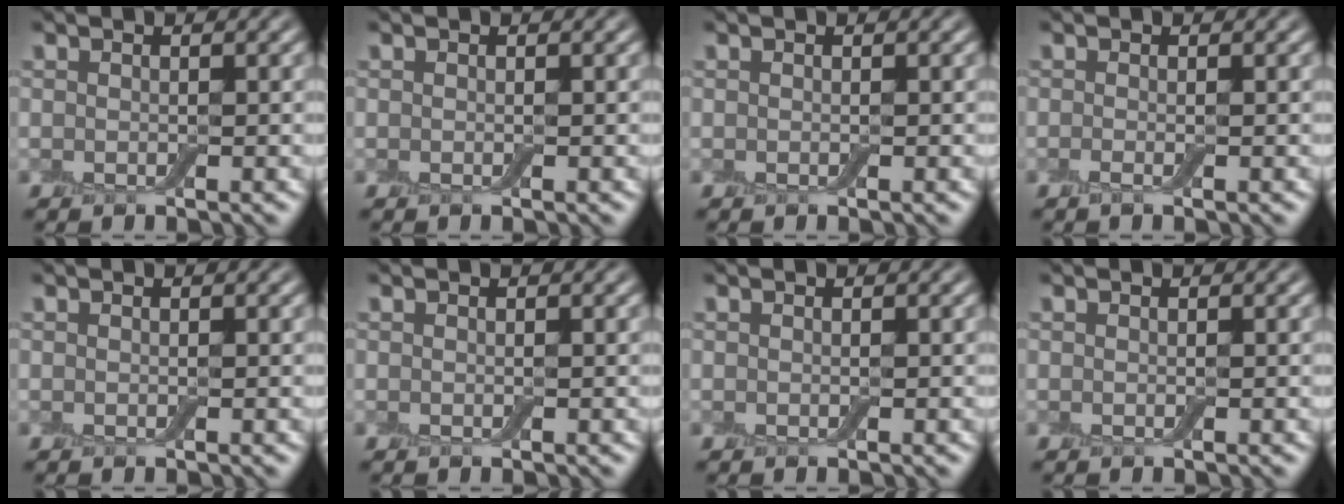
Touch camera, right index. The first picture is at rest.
{"total": 0.0}
{"total": 0.0}
{"total": 0.7, "force": [-0.3, 0.1, 0.6], "torque": [-0.015, -0.007, -0.007]}
{"total": 0.0}
{"total": 0.0}
{"total": 0.0}
{"total": 0.0}